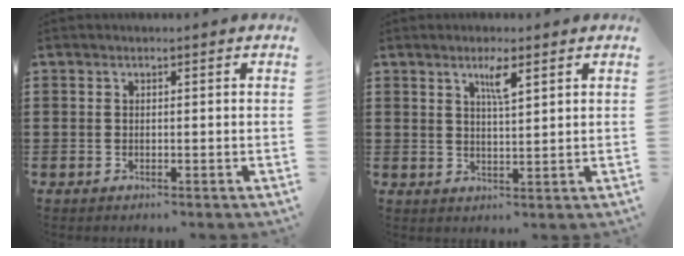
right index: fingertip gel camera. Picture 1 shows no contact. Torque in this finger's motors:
{"motor_torque": [0.10, -0.02, 0.09, 0.05]}